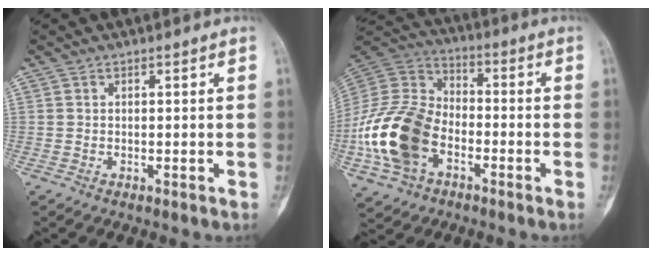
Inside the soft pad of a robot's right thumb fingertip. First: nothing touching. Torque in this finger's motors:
{"motor_torque": [0.82, 1.61, 1.05, 0.22, 0.64]}